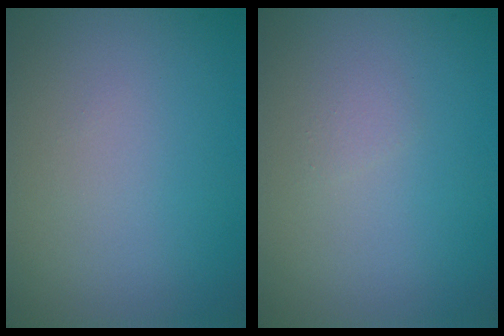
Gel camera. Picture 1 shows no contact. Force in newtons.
{"total": 0.6, "press": 0.6, "slide": 0.0}